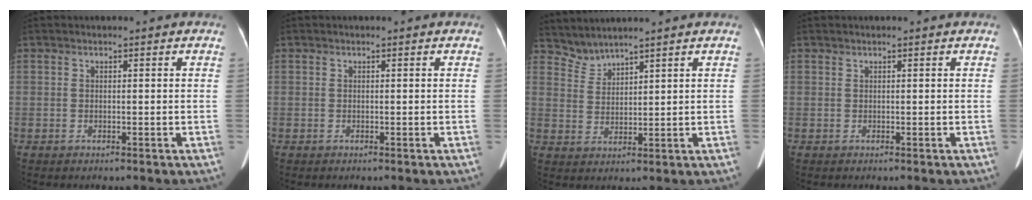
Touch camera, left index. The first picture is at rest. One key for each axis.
{"total": 0.0}
{"total": 3.2, "fx": 3.2, "fy": -0.3, "fz": -0.5, "tx": 0.002, "ty": 0.005, "tz": 0.074}
{"total": 0.0}